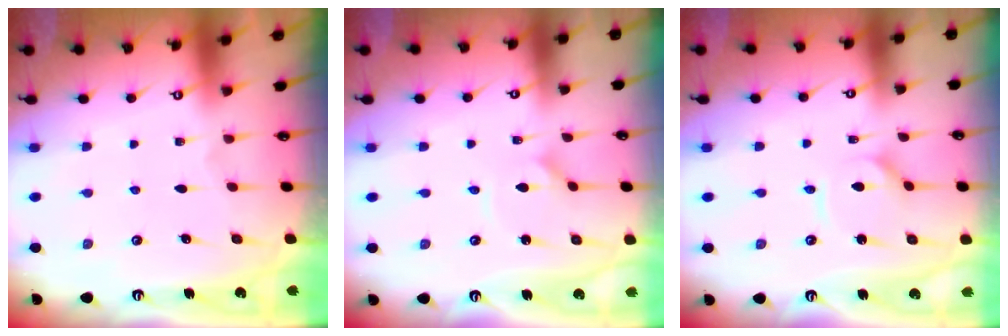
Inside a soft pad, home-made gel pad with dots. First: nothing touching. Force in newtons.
{"total": 0.8, "press": 0.8, "slide": 0.1}
{"total": 2.4, "press": 2.4, "slide": 0.3}